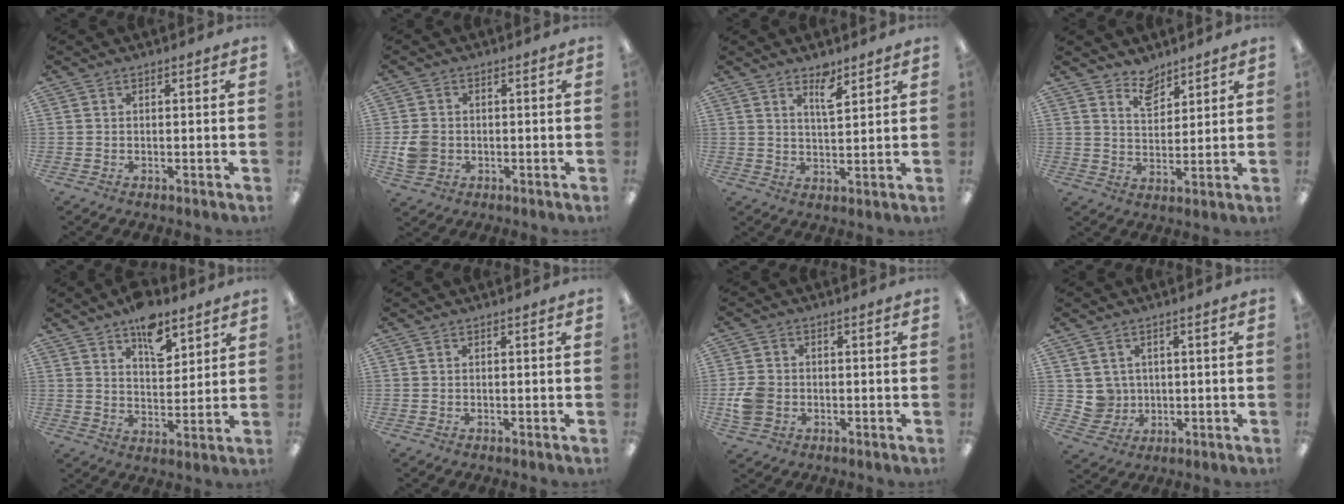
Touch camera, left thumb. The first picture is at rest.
{"total": 5.3, "force": [-0.8, 4.7, 2.4], "torque": [-0.040, 0.008, -0.012]}
{"total": 5.4, "force": [3.8, 1.9, 3.4], "torque": [-0.045, -0.021, 0.060]}
{"total": 6.3, "force": [5.2, 3.2, 1.6], "torque": [-0.016, -0.032, 0.094]}
{"total": 9.9, "force": [6.9, 5.0, 5.2], "torque": [-0.065, -0.036, 0.118]}
{"total": 0.0}
{"total": 6.4, "force": [-1.3, 5.4, 3.2], "torque": [-0.051, 0.007, -0.021]}
{"total": 4.8, "force": [1.8, 4.5, 0.1], "torque": [-0.015, -0.001, 0.038]}